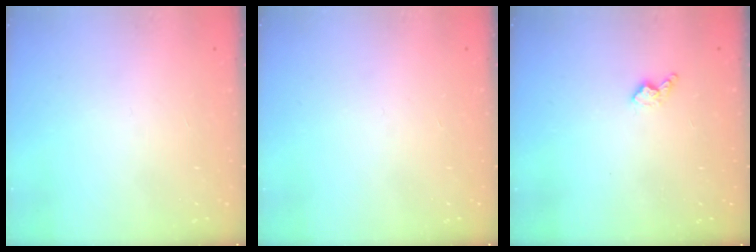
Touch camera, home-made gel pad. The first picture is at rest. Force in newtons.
{"total": 0.0}
{"total": 5.7, "press": 5.7, "slide": 0.7}